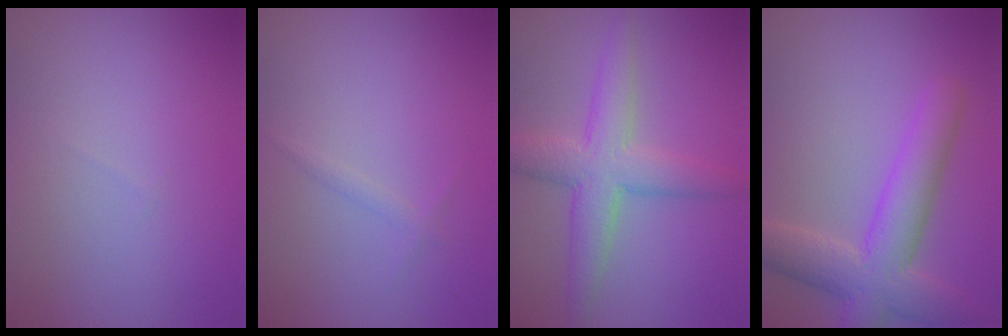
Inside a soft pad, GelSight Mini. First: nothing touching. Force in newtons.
{"total": 0.8, "press": 0.8, "slide": 0.1}
{"total": 5.2, "press": 5.2, "slide": 0.3}
{"total": 6.7, "press": 6.7, "slide": 0.5}